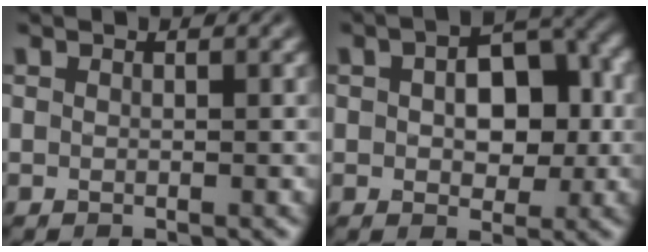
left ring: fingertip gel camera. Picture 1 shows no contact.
{"total": 6.8, "force": [0.5, 4.2, 5.3], "torque": [-0.069, 0.009, 0.003]}